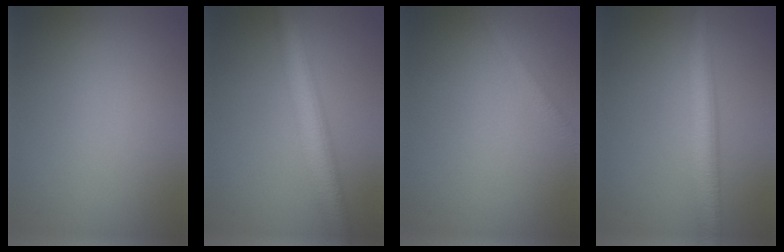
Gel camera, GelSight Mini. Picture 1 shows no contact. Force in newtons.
{"total": 5.7, "press": 5.7, "slide": 0.1}
{"total": 1.3, "press": 1.3, "slide": 0.0}
{"total": 4.8, "press": 4.8, "slide": 0.1}